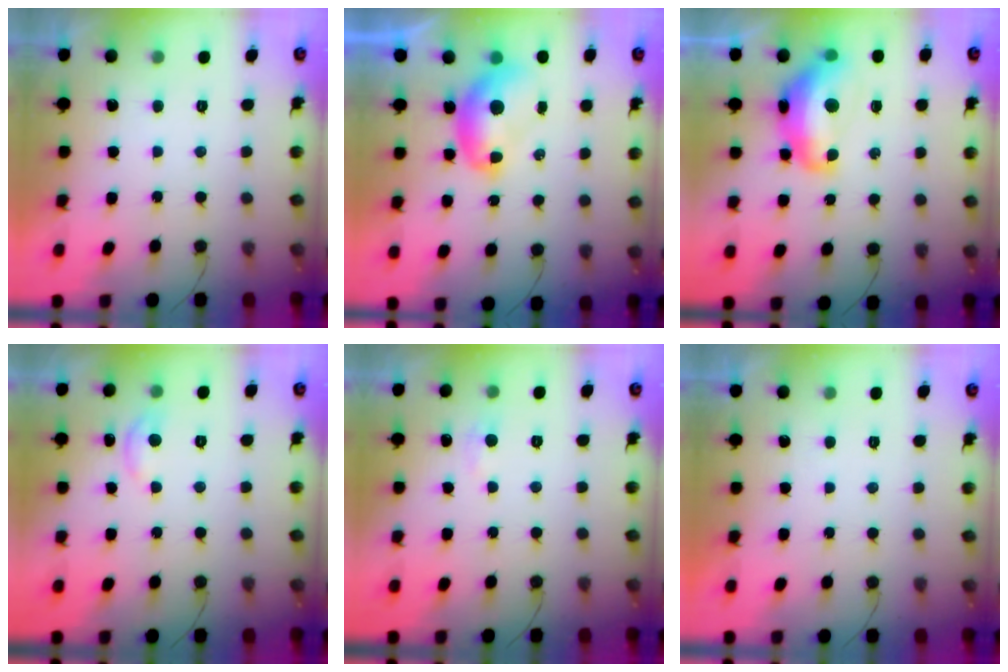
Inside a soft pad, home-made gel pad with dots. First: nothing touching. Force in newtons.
{"total": 8.1, "press": 8.0, "slide": 1.4}
{"total": 14.3, "press": 14.3, "slide": 1.1}
{"total": 6.3, "press": 6.2, "slide": 0.9}
{"total": 2.8, "press": 2.7, "slide": 0.4}
{"total": 0.0}